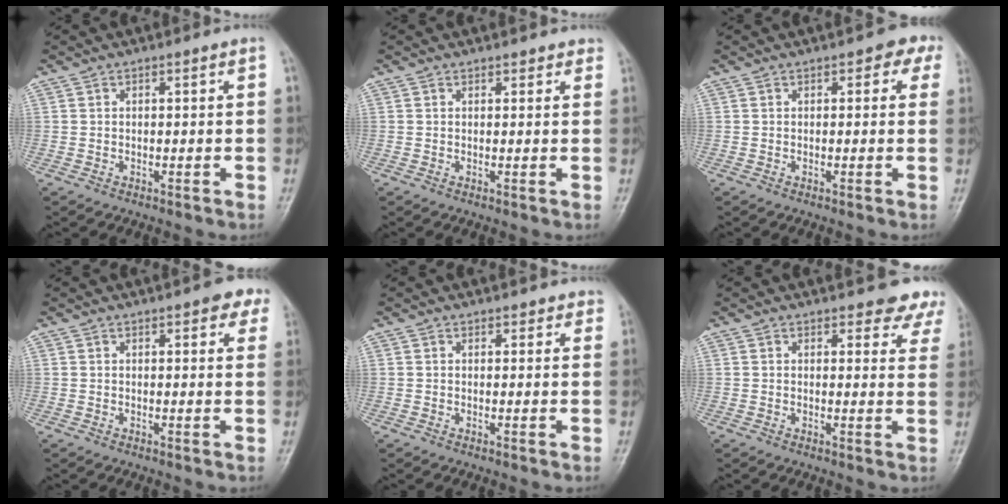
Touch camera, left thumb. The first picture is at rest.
{"total": 1.7, "force": [1.4, 1.0, 0.0], "torque": [0.023, -0.004, 0.008]}
{"total": 2.9, "force": [1.3, 2.0, 1.7], "torque": [0.013, 0.002, 0.004]}
{"total": 4.9, "force": [3.1, 2.0, 3.3], "torque": [-0.010, -0.003, 0.030]}
{"total": 2.3, "force": [1.9, 1.2, 0.0], "torque": [0.027, -0.007, 0.011]}
{"total": 7.9, "force": [7.3, 2.9, 1.1], "torque": [0.037, -0.037, 0.058]}